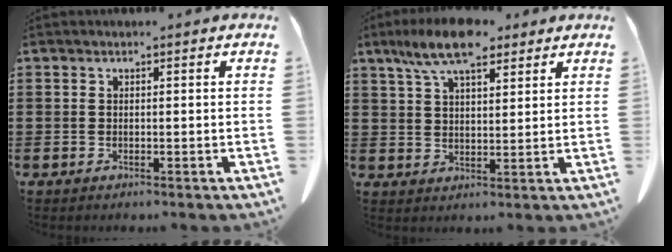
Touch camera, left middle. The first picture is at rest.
{"total": 9.3, "force": [6.8, 3.0, 5.6], "torque": [-0.119, -0.008, 0.125]}